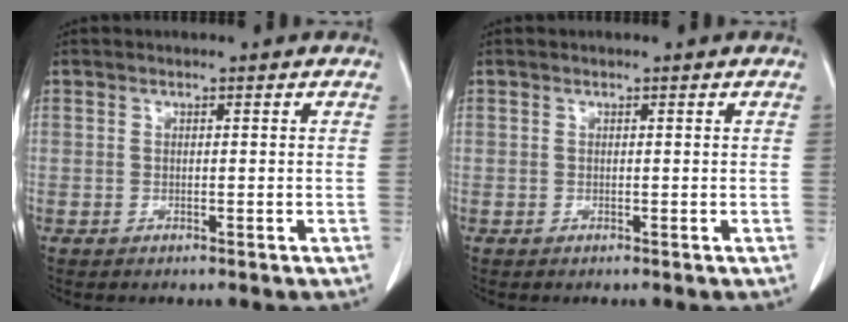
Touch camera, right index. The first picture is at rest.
{"total": 0.0}